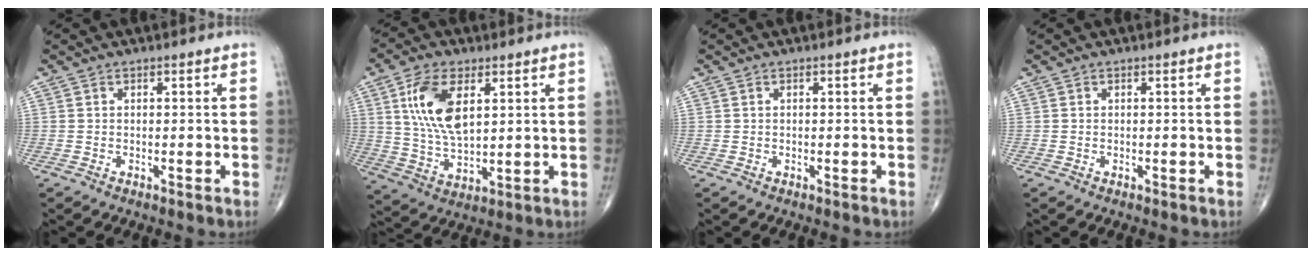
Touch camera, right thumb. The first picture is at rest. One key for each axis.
{"total": 12.3, "fx": 4.0, "fy": 6.1, "fz": 9.9, "tx": -0.192, "ty": -0.016, "tz": 0.080}
{"total": 0.0}
{"total": 0.0}